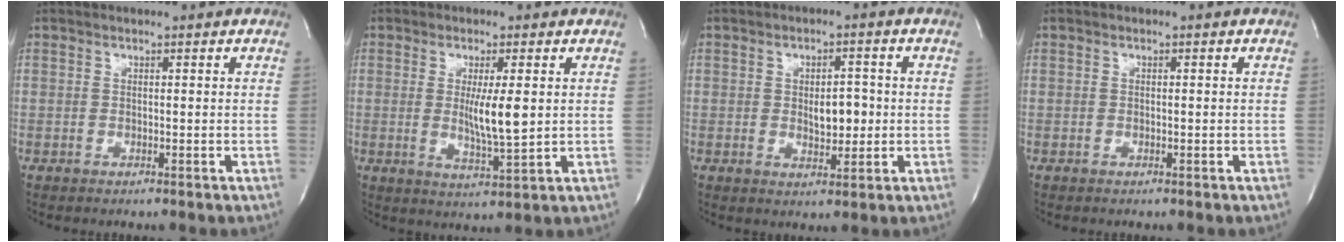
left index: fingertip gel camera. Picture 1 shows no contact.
{"total": 6.0, "force": [0.5, 0.4, 5.9], "torque": [-0.108, -0.015, 0.013]}
{"total": 4.4, "force": [-0.2, 2.1, 3.9], "torque": [-0.057, -0.001, 0.003]}
{"total": 0.0}